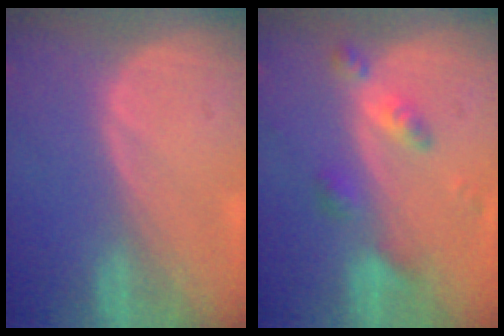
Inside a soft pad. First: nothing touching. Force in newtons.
{"total": 5.5, "press": 4.8, "slide": 2.7}